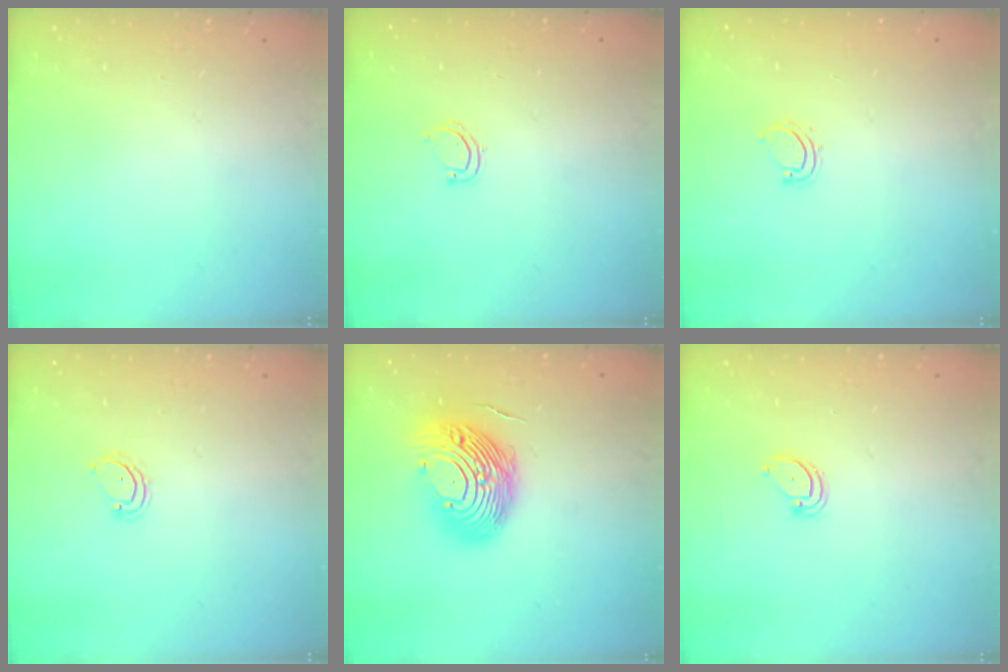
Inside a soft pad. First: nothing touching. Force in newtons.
{"total": 4.3, "press": 4.3, "slide": 0.4}
{"total": 4.5, "press": 4.4, "slide": 0.4}
{"total": 2.9, "press": 2.9, "slide": 0.3}
{"total": 15.5, "press": 14.6, "slide": 5.1}
{"total": 2.9, "press": 2.9, "slide": 0.2}